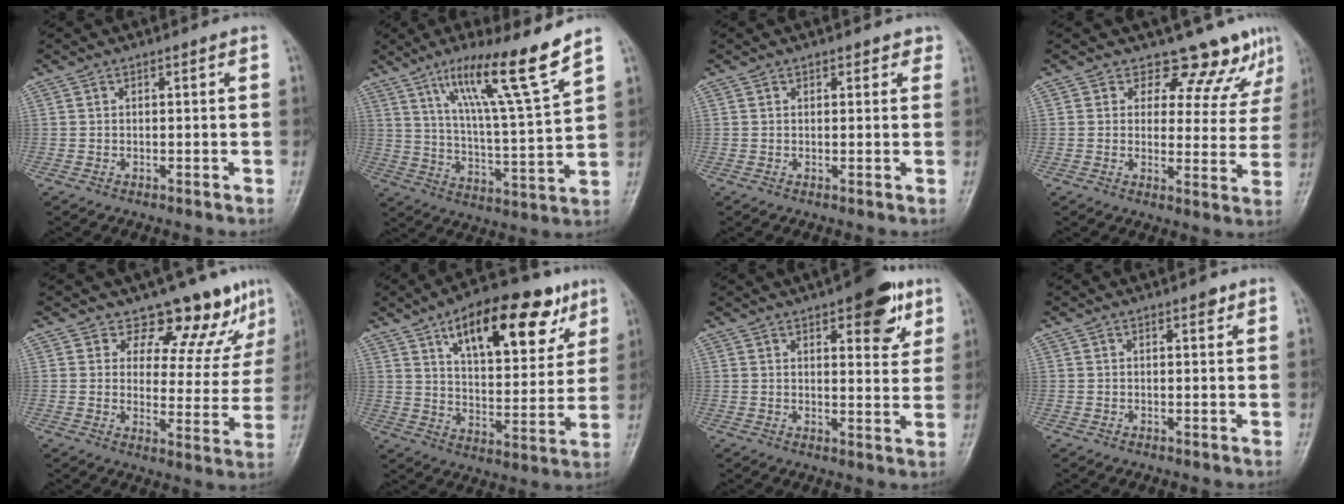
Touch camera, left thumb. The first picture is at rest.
{"total": 15.6, "force": [10.2, 0.4, 11.8], "torque": [-0.193, -0.056, 0.176]}
{"total": 1.7, "force": [1.2, 1.1, 0.4], "torque": [0.016, -0.005, 0.009]}
{"total": 9.6, "force": [8.4, 4.3, 1.6], "torque": [0.021, -0.056, 0.091]}
{"total": 11.1, "force": [9.4, 4.7, 3.6], "torque": [-0.007, -0.073, 0.114]}
{"total": 21.2, "force": [11.2, 9.4, 15.3], "torque": [-0.185, -0.032, 0.176]}
{"total": 10.4, "force": [5.7, 4.2, 7.6], "torque": [-0.068, -0.023, 0.071]}
{"total": 1.3, "force": [0.9, 0.6, 0.8], "torque": [-0.003, -0.003, 0.010]}